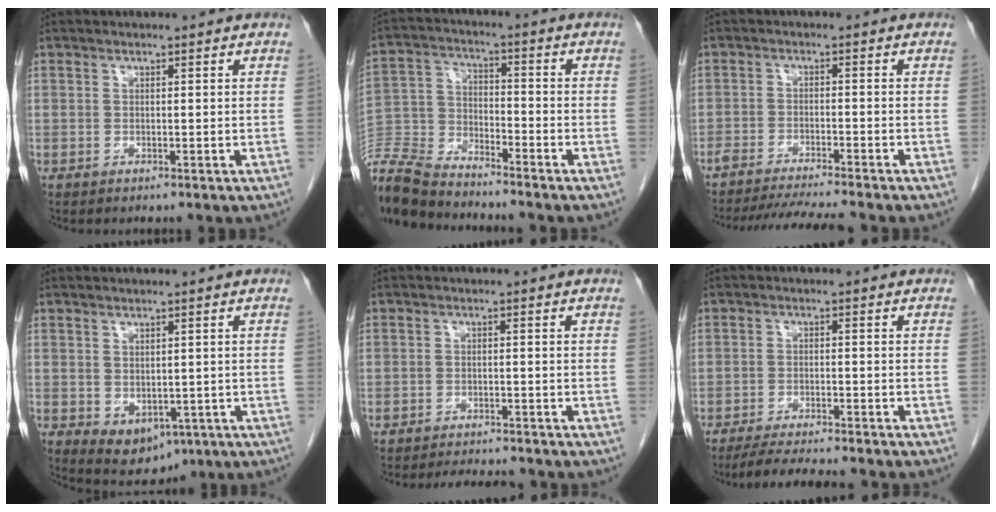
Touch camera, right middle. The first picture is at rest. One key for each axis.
{"total": 12.1, "fx": -11.7, "fy": 1.2, "fz": 2.7, "tx": -0.053, "ty": -0.001, "tz": -0.227}
{"total": 8.9, "fx": -8.1, "fy": -0.8, "fz": 3.5, "tx": -0.047, "ty": -0.012, "tz": -0.131}
{"total": 6.4, "fx": -2.5, "fy": 4.3, "fz": 4.0, "tx": -0.051, "ty": -0.008, "tz": -0.025}
{"total": 5.1, "fx": -4.9, "fy": 0.6, "fz": 1.2, "tx": -0.016, "ty": -0.008, "tz": -0.073}
{"total": 9.0, "fx": -8.0, "fy": 0.2, "fz": 4.0, "tx": -0.056, "ty": -0.017, "tz": -0.125}